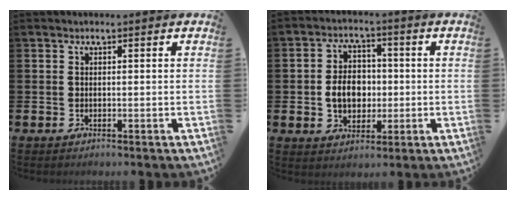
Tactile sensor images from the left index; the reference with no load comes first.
{"total": 5.7, "force": [-0.4, 4.5, 3.4], "torque": [-0.057, 0.007, -0.015]}